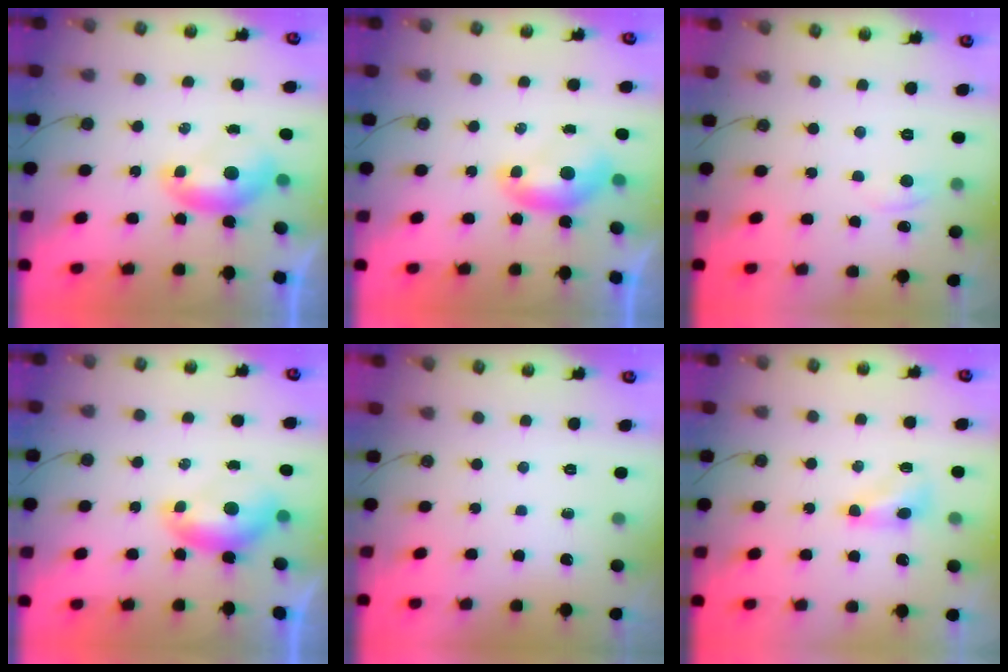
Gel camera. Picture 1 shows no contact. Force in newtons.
{"total": 0.0}
{"total": 1.1, "press": 1.1, "slide": 0.2}
{"total": 0.6, "press": 0.3, "slide": 0.5}
{"total": 0.0}
{"total": 2.8, "press": 2.8, "slide": 0.6}